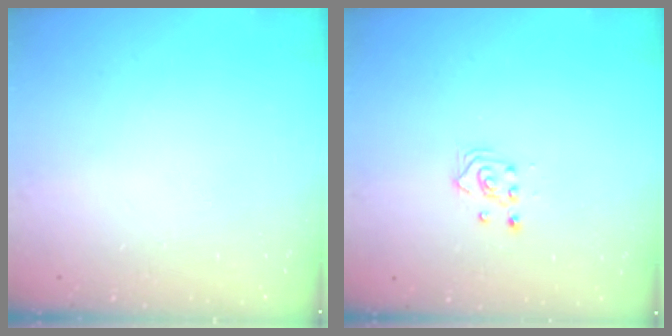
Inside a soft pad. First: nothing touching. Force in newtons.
{"total": 2.3, "press": 2.3, "slide": 0.3}